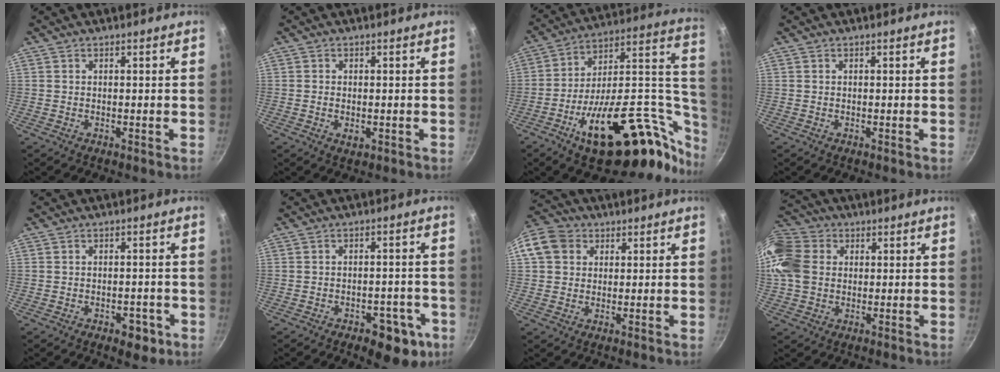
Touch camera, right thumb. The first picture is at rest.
{"total": 2.2, "force": [-0.5, 1.4, 1.6], "torque": [-0.026, -0.003, -0.007]}
{"total": 34.6, "force": [-10.2, 16.5, 28.7], "torque": [-0.370, 0.063, -0.152]}
{"total": 0.0}
{"total": 5.0, "force": [-2.4, 2.8, 3.3], "torque": [-0.026, 0.017, -0.022]}
{"total": 10.0, "force": [-4.8, 5.4, 6.8], "torque": [-0.046, 0.028, -0.052]}
{"total": 9.7, "force": [2.5, 8.2, 4.4], "torque": [-0.073, 0.020, 0.032]}
{"total": 17.5, "force": [2.5, 14.3, 9.8], "torque": [-0.221, 0.032, 0.035]}